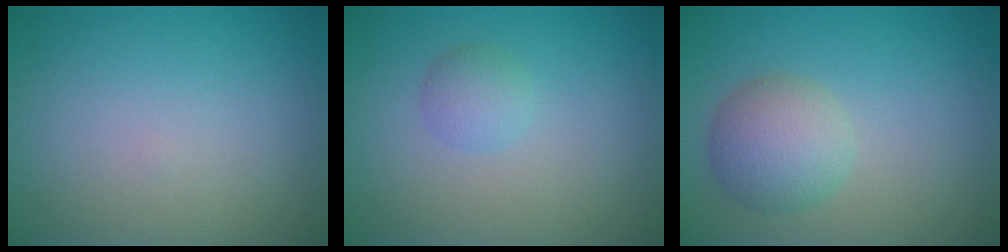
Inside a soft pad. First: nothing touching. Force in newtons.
{"total": 1.6, "press": 1.6, "slide": 0.0}
{"total": 4.0, "press": 4.0, "slide": 0.2}